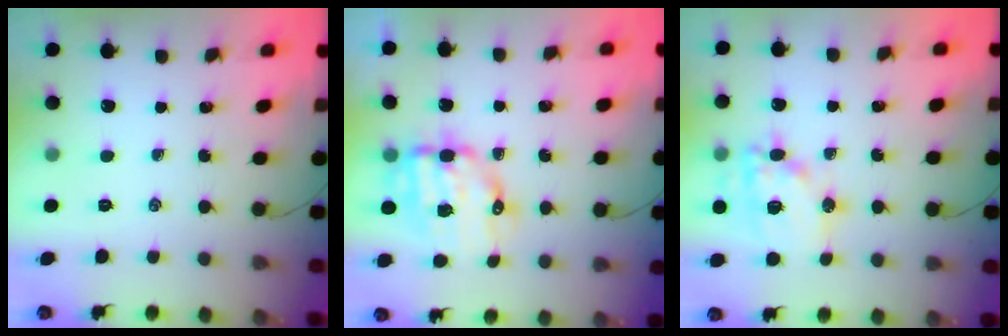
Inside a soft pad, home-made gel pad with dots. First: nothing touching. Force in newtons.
{"total": 10.6, "press": 10.4, "slide": 2.2}
{"total": 15.1, "press": 15.0, "slide": 2.2}